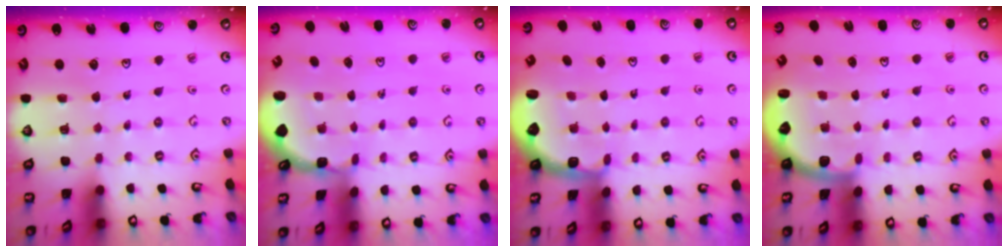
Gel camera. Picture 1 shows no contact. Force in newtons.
{"total": 1.1, "press": 1.1, "slide": 0.1}
{"total": 2.6, "press": 2.0, "slide": 1.7}
{"total": 2.2, "press": 2.1, "slide": 0.8}